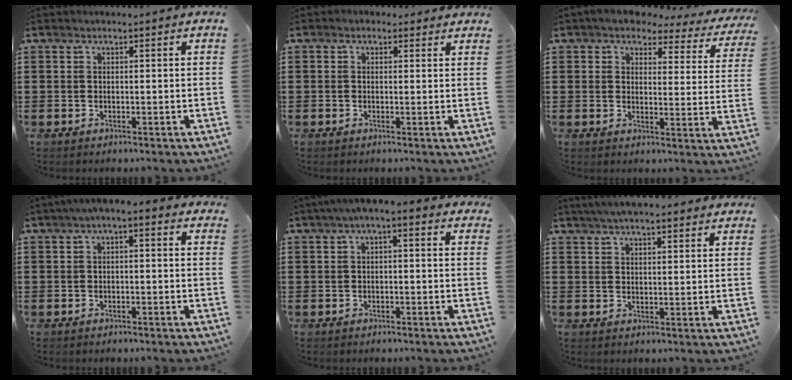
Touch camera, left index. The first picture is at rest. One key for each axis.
{"total": 1.1, "fx": 0.6, "fy": 0.9, "fz": 0.3, "tx": -0.009, "ty": 0.006, "tz": 0.011}
{"total": 3.9, "fx": 3.5, "fy": 1.2, "fz": 1.3, "tx": -0.038, "ty": -0.023, "tz": 0.055}
{"total": 1.9, "fx": -0.3, "fy": 0.5, "fz": 1.8, "tx": -0.031, "ty": 0.004, "tz": -0.008}
{"total": 2.1, "fx": 0.1, "fy": 0.5, "fz": 2.0, "tx": -0.036, "ty": 0.004, "tz": -0.001}
{"total": 4.6, "fx": 4.2, "fy": 0.4, "fz": 1.8, "tx": -0.046, "ty": -0.003, "tz": 0.076}